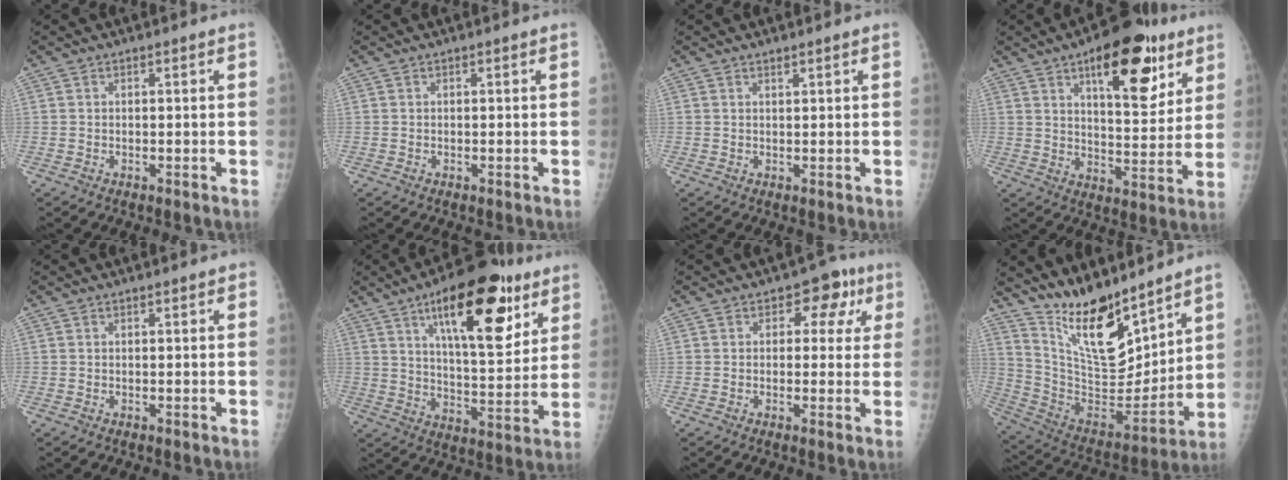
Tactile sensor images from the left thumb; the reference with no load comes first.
{"total": 0.0}
{"total": 0.8, "force": [0.7, 0.2, 0.4], "torque": [-0.005, -0.005, 0.013]}
{"total": 18.1, "force": [9.5, 7.5, 13.5], "torque": [-0.145, -0.039, 0.139]}
{"total": 0.0}
{"total": 21.7, "force": [11.1, 8.1, 16.8], "torque": [-0.212, -0.042, 0.171]}
{"total": 6.8, "force": [2.3, 4.8, 4.3], "torque": [0.001, 0.002, 0.016]}
{"total": 17.9, "force": [13.5, 6.0, 10.0], "torque": [-0.125, -0.093, 0.259]}